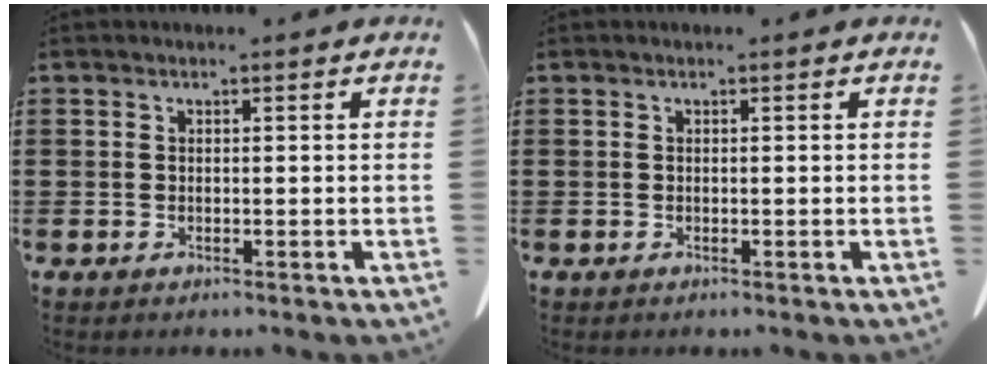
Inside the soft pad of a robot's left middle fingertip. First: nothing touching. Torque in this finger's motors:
{"motor_torque": [0.01, -0.13, 0.02, -0.01]}